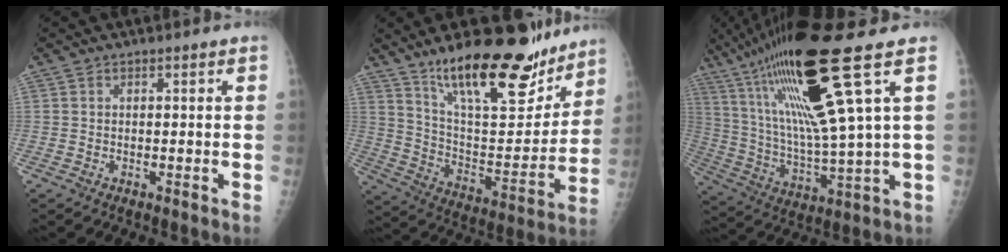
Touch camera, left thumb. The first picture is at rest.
{"total": 24.1, "force": [17.5, 8.0, 14.4], "torque": [-0.179, -0.096, 0.287]}
{"total": 22.8, "force": [11.2, 1.1, 19.8], "torque": [-0.379, -0.037, 0.198]}